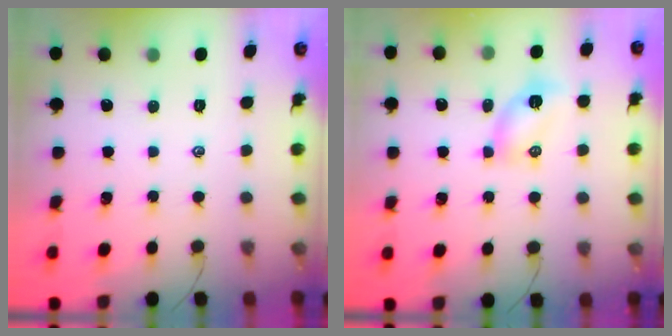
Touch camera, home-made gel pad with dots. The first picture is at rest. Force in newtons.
{"total": 5.2, "press": 5.0, "slide": 1.6}